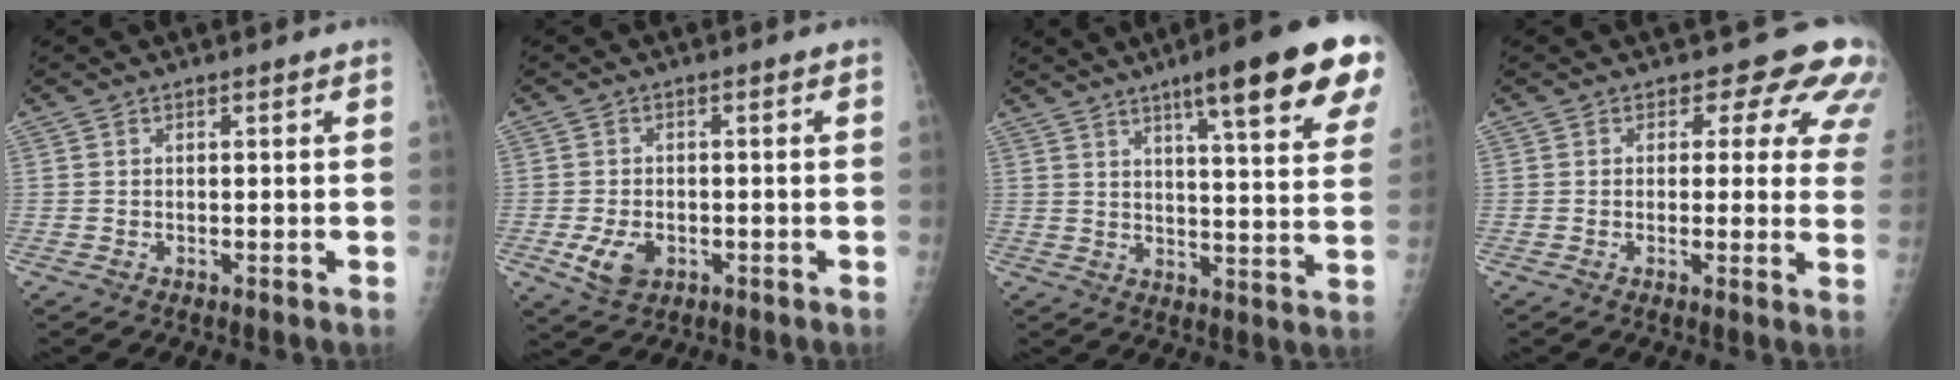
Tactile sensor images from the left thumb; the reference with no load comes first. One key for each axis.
{"total": 5.1, "fx": -1.7, "fy": 3.4, "fz": 3.4, "tx": -0.062, "ty": -0.001, "tz": -0.023}
{"total": 19.2, "fx": 10.9, "fy": 3.1, "fz": 15.5, "tx": -0.192, "ty": -0.036, "tz": 0.144}
{"total": 9.4, "fx": 6.5, "fy": 5.1, "fz": 4.3, "tx": -0.001, "ty": -0.025, "tz": 0.047}